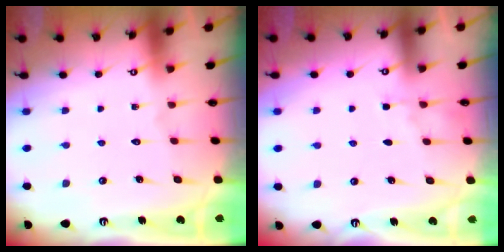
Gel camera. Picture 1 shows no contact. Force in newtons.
{"total": 2.7, "press": 2.7, "slide": 0.4}